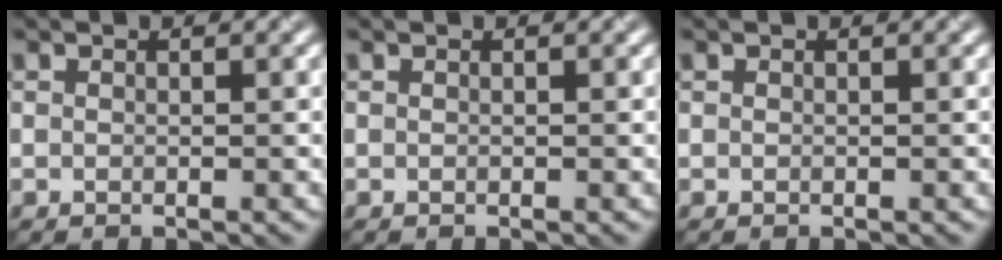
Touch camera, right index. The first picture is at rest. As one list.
[{"total": 0.0}, {"total": 0.0}]